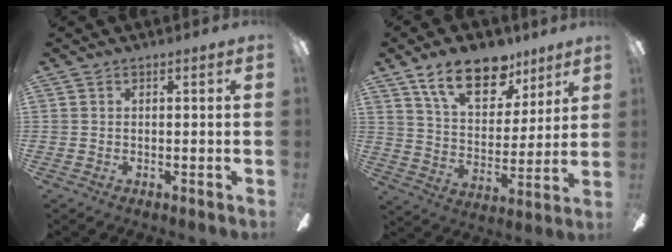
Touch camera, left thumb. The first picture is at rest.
{"total": 17.4, "force": [11.7, 8.8, 9.4], "torque": [-0.149, -0.056, 0.207]}